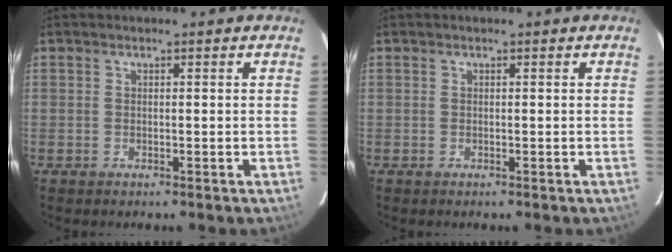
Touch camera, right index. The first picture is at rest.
{"total": 0.0}